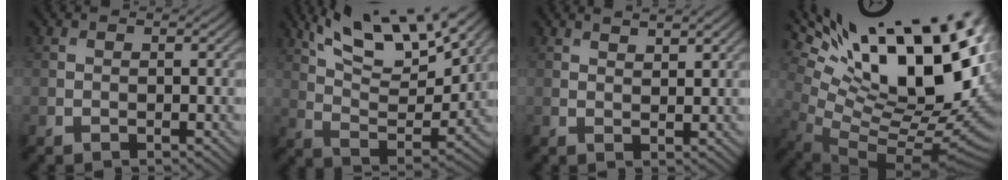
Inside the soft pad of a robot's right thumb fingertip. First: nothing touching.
{"total": 14.4, "force": [9.0, 4.2, 10.4], "torque": [-0.202, -0.003, 0.160]}
{"total": 2.2, "force": [1.7, 0.3, 1.3], "torque": [-0.023, -0.003, 0.034]}
{"total": 21.7, "force": [8.0, 9.2, 18.0], "torque": [-0.260, 0.030, 0.176]}